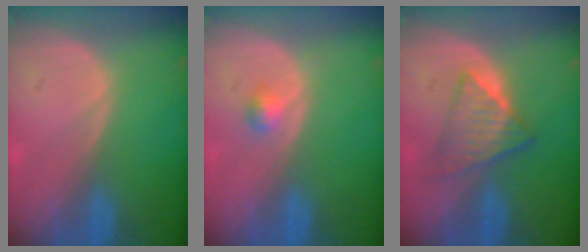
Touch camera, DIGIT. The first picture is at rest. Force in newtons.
{"total": 1.8, "press": 1.6, "slide": 0.9}
{"total": 6.0, "press": 5.6, "slide": 1.9}